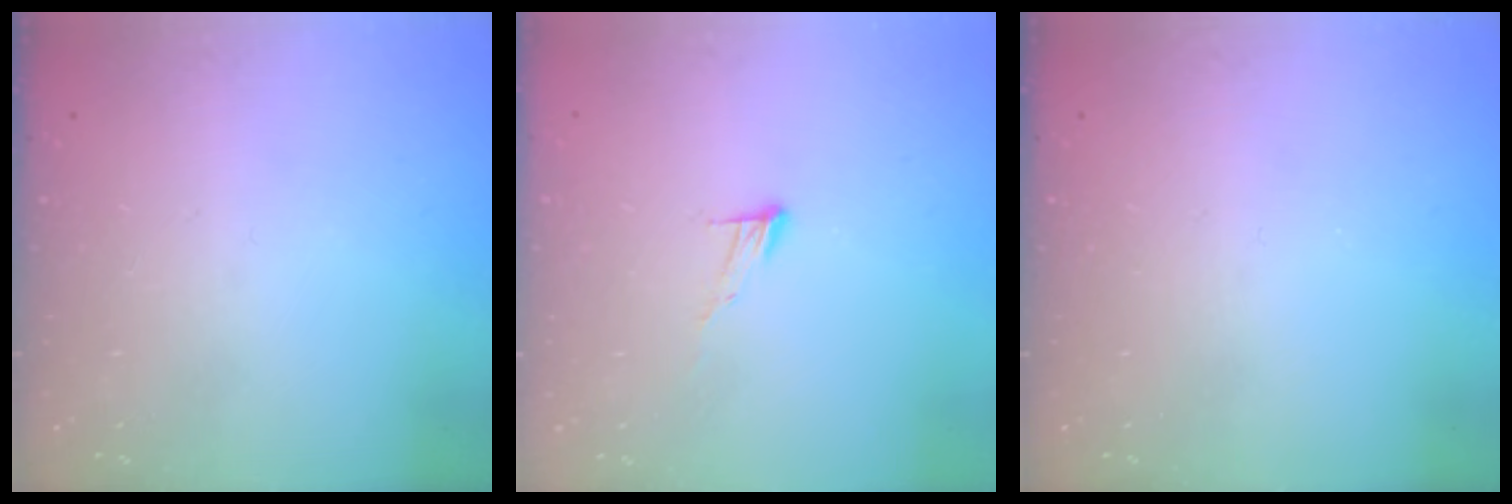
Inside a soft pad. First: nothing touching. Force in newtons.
{"total": 5.6, "press": 5.6, "slide": 0.2}
{"total": 0.0}